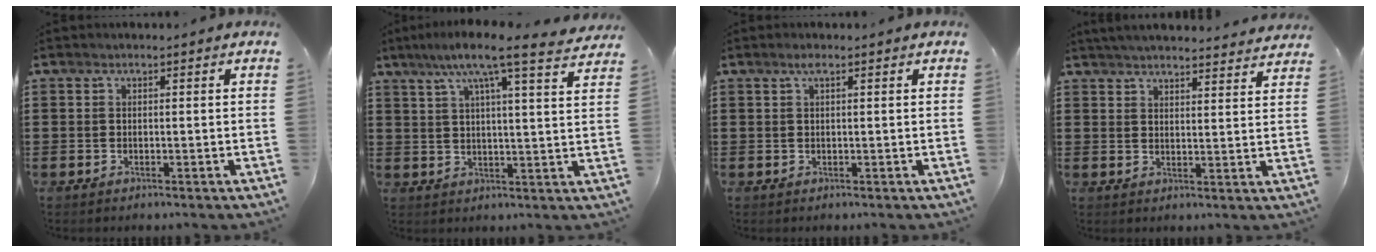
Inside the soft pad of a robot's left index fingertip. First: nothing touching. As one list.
[{"total": 8.7, "force": [6.6, 0.0, 5.6], "torque": [-0.124, -0.027, 0.108]}, {"total": 1.3, "force": [0.5, 0.2, 1.2], "torque": [-0.025, 0.004, 0.008]}, {"total": 4.0, "force": [3.9, -0.3, 0.6], "torque": [-0.025, -0.020, 0.071]}]